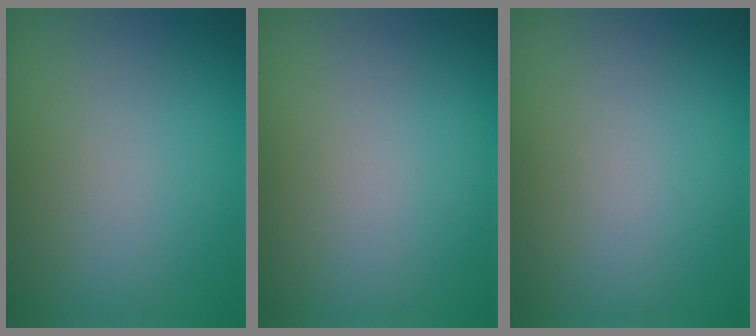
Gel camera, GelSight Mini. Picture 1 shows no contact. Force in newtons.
{"total": 0.0}
{"total": 0.0}